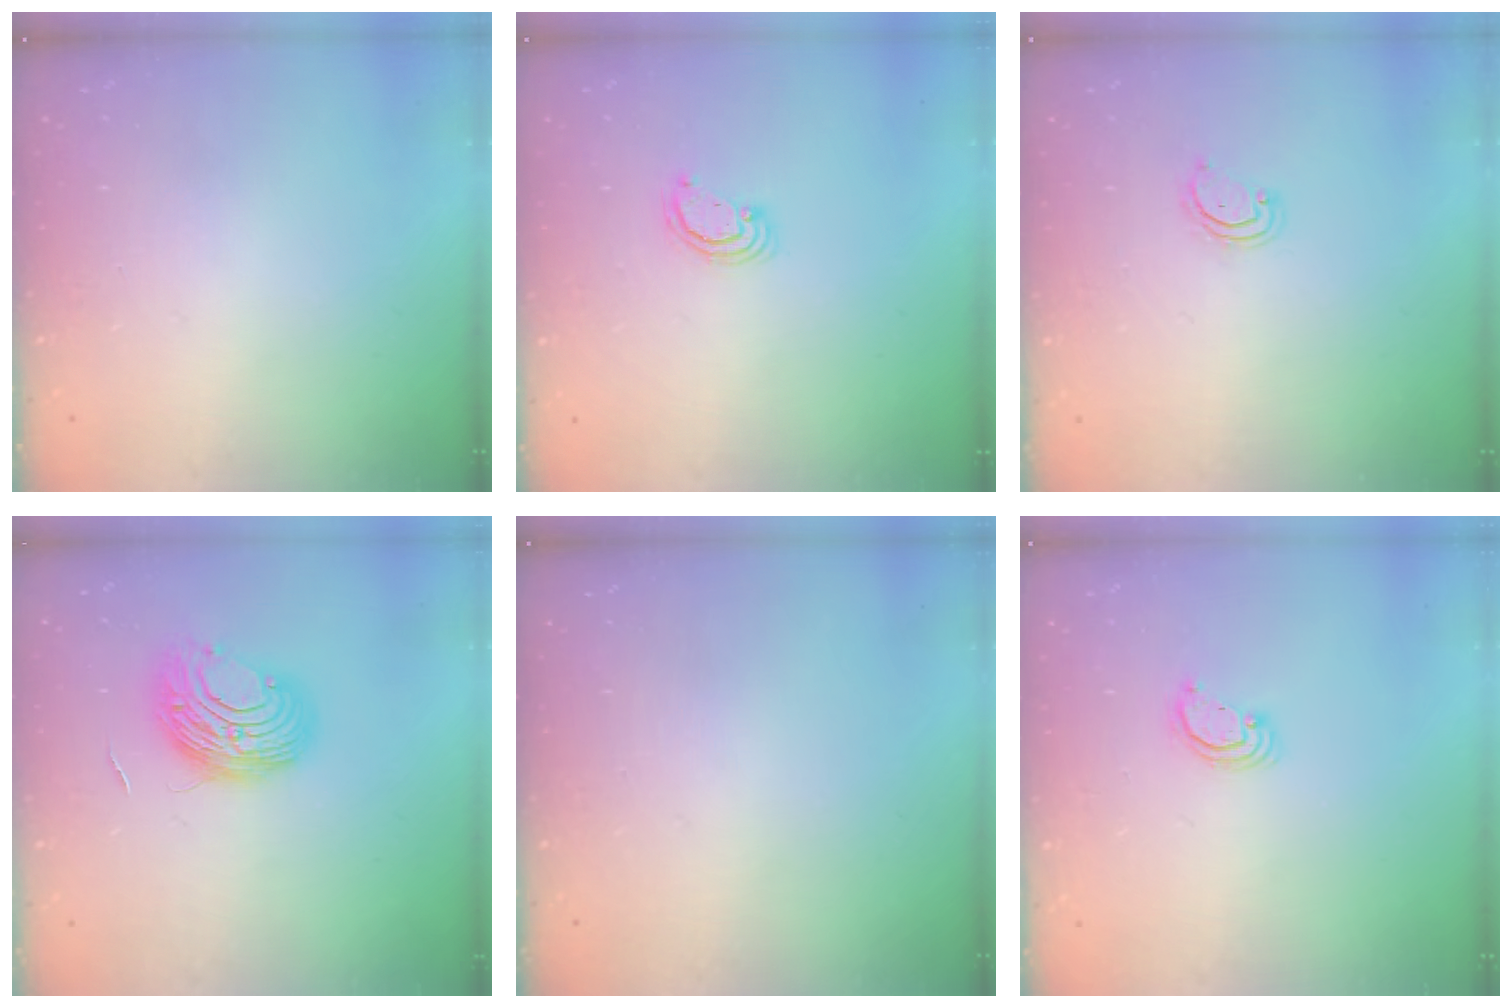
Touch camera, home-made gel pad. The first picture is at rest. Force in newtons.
{"total": 2.3, "press": 2.3, "slide": 0.3}
{"total": 2.9, "press": 2.9, "slide": 0.3}
{"total": 9.3, "press": 9.3, "slide": 0.4}
{"total": 0.0}
{"total": 2.8, "press": 2.8, "slide": 0.2}